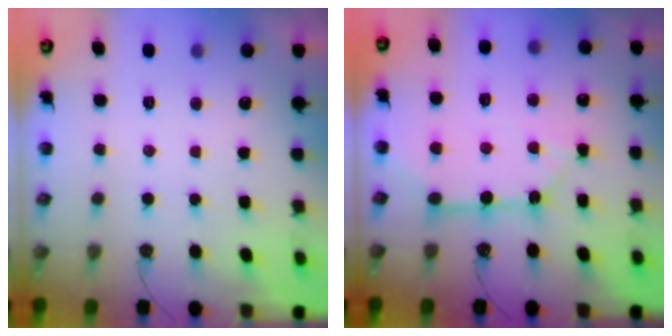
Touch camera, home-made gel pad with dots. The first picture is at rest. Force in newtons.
{"total": 10.8, "press": 10.8, "slide": 0.6}